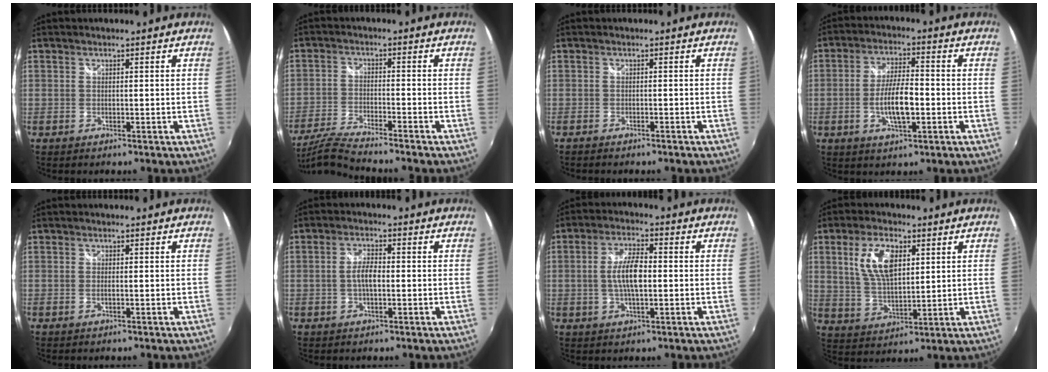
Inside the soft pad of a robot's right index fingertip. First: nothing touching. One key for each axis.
{"total": 10.3, "fx": -9.2, "fy": -0.4, "fz": 4.6, "tx": -0.114, "ty": -0.026, "tz": -0.168}
{"total": 1.8, "fx": -1.6, "fy": 0.3, "fz": 0.6, "tx": -0.023, "ty": -0.008, "tz": -0.029}
{"total": 8.3, "fx": -2.1, "fy": 2.5, "fz": 7.6, "tx": -0.147, "ty": -0.001, "tz": -0.036}
{"total": 0.8, "fx": -0.1, "fy": 0.1, "fz": 0.8, "tx": -0.016, "ty": 0.001, "tz": -0.004}
{"total": 3.8, "fx": -0.6, "fy": 1.4, "fz": 3.5, "tx": -0.069, "ty": 0.005, "tz": -0.012}
{"total": 7.3, "fx": -0.4, "fy": 2.5, "fz": 6.8, "tx": -0.130, "ty": 0.005, "tz": -0.008}
{"total": 10.0, "fx": 3.5, "fy": 4.7, "fz": 8.0, "tx": -0.158, "ty": 0.007, "tz": 0.073}